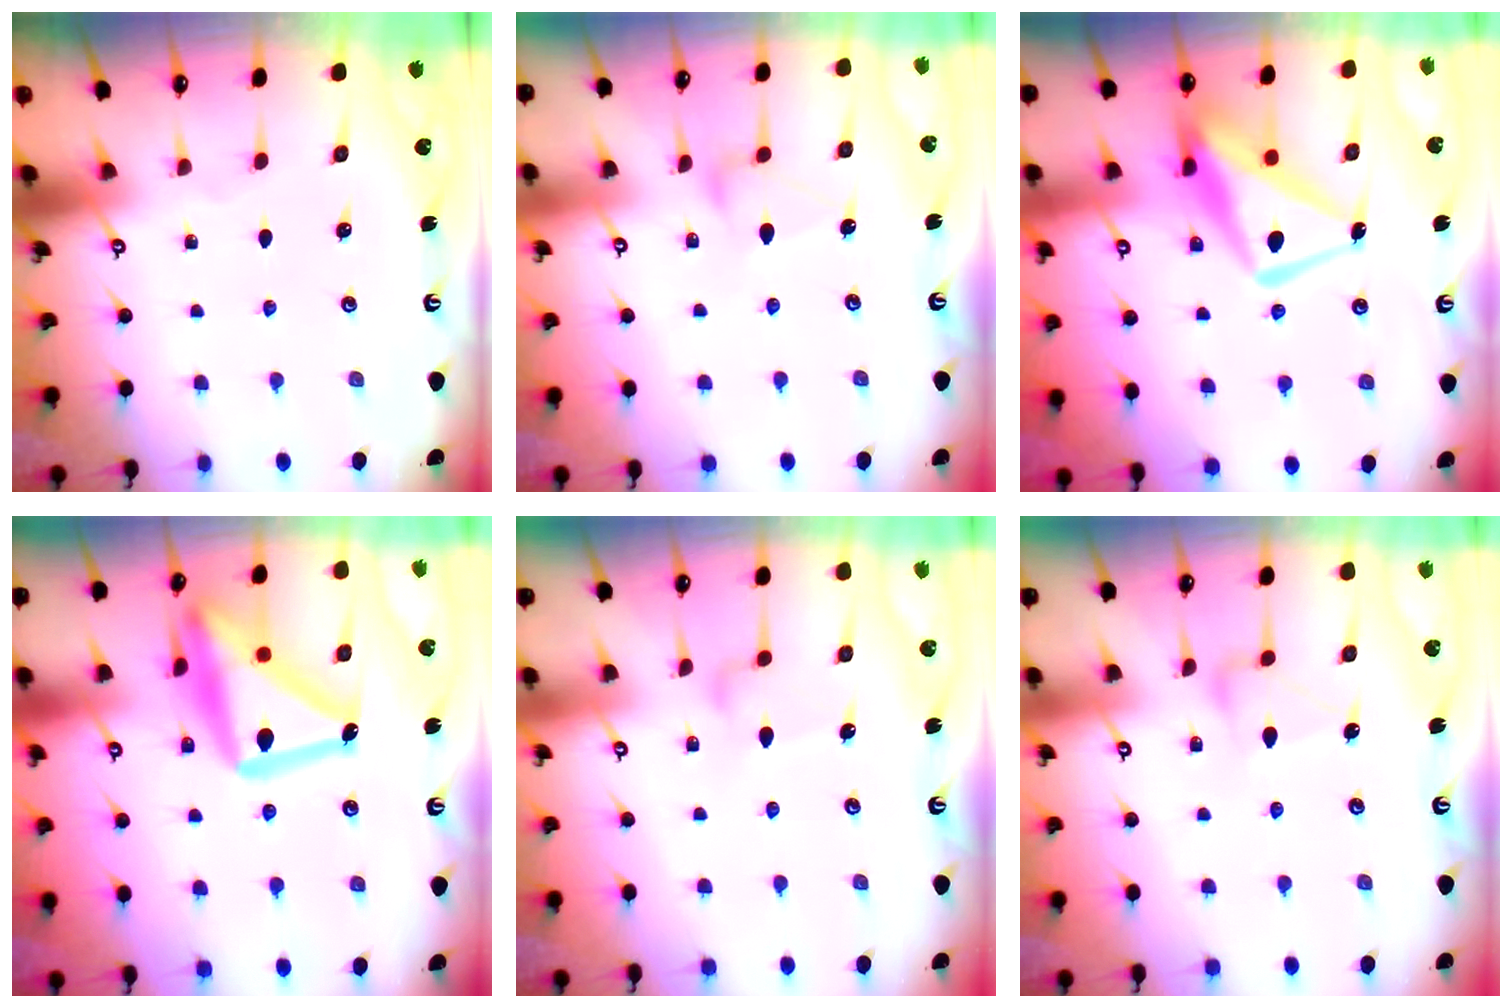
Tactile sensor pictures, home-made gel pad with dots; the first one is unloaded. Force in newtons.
{"total": 8.1, "press": 8.1, "slide": 0.3}
{"total": 12.9, "press": 12.8, "slide": 1.2}
{"total": 22.8, "press": 22.8, "slide": 1.8}
{"total": 9.8, "press": 9.8, "slide": 0.3}
{"total": 8.5, "press": 8.5, "slide": 0.4}